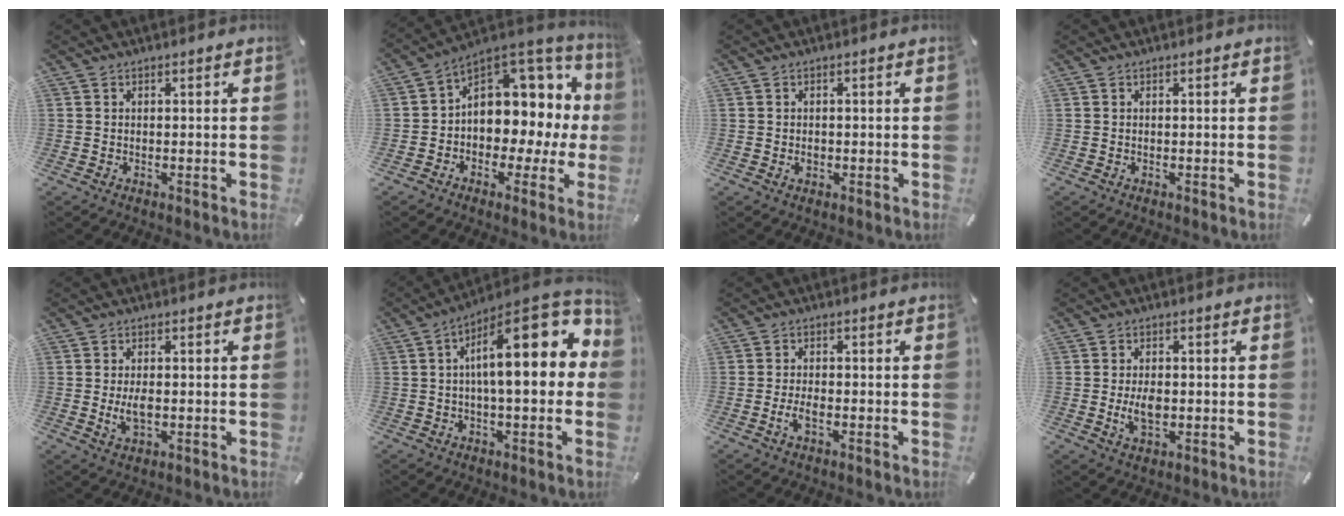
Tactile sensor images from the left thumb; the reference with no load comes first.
{"total": 9.8, "force": [2.7, 8.0, 4.9], "torque": [-0.054, -0.050, 0.049]}
{"total": 1.2, "force": [-0.2, 0.9, 0.7], "torque": [-0.016, 0.003, -0.004]}
{"total": 0.0}
{"total": 4.6, "force": [-0.4, 2.5, 3.8], "torque": [-0.081, -0.009, -0.013]}
{"total": 19.3, "force": [4.2, 7.2, 17.4], "torque": [-0.250, -0.036, 0.061]}
{"total": 3.2, "force": [-1.2, 1.3, 2.7], "torque": [-0.067, -0.003, -0.026]}
{"total": 5.6, "force": [-0.6, 3.4, 4.5], "torque": [-0.098, -0.003, -0.012]}